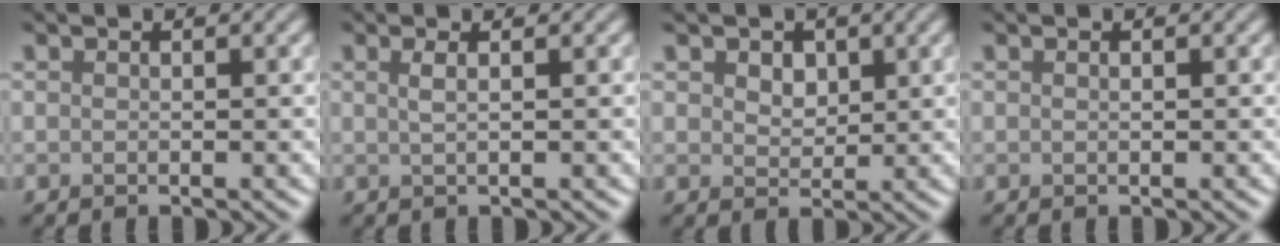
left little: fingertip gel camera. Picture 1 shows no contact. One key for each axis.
{"total": 1.5, "fx": 0.5, "fy": 0.6, "fz": 1.3, "tx": -0.019, "ty": 0.003, "tz": 0.002}
{"total": 2.7, "fx": 1.3, "fy": 1.8, "fz": 1.4, "tx": -0.028, "ty": 0.005, "tz": 0.014}
{"total": 0.0}